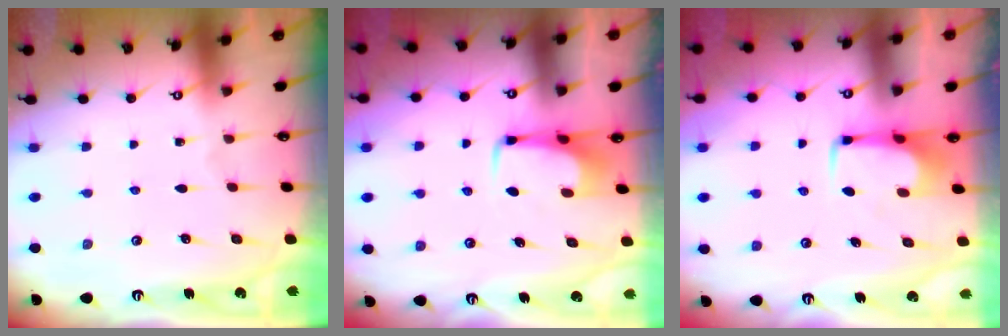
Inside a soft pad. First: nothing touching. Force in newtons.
{"total": 3.2, "press": 3.2, "slide": 0.4}
{"total": 0.6, "press": 0.5, "slide": 0.2}